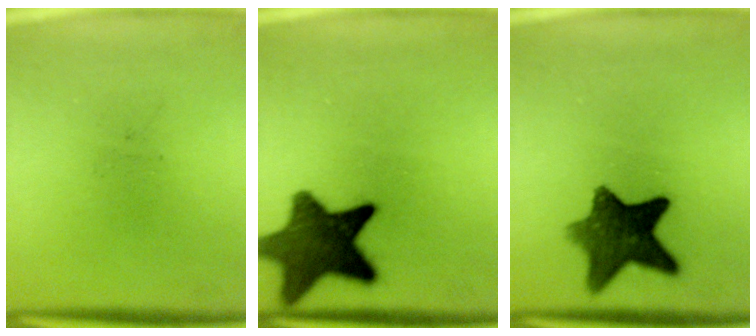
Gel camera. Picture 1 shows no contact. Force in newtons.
{"total": 13.1}
{"total": 10.4}